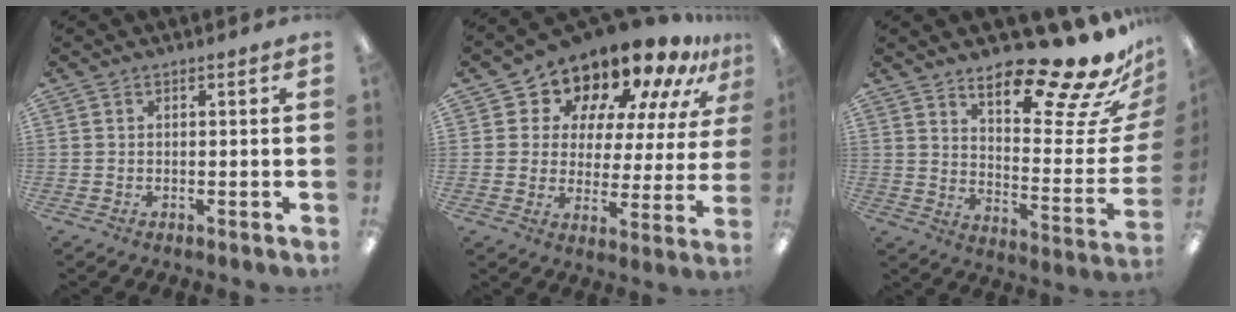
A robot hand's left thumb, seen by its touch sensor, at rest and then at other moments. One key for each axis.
{"total": 13.5, "fx": 12.2, "fy": 4.7, "fz": 3.3, "tx": -0.066, "ty": -0.117, "tz": 0.205}
{"total": 19.7, "fx": 16.0, "fy": 3.2, "fz": 11.1, "tx": -0.153, "ty": -0.135, "tz": 0.254}